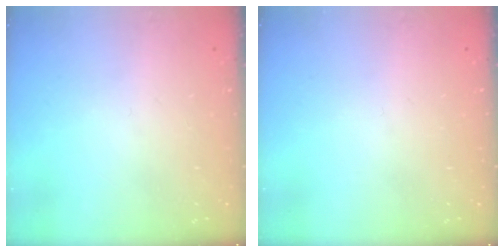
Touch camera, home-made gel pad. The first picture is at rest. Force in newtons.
{"total": 0.0}